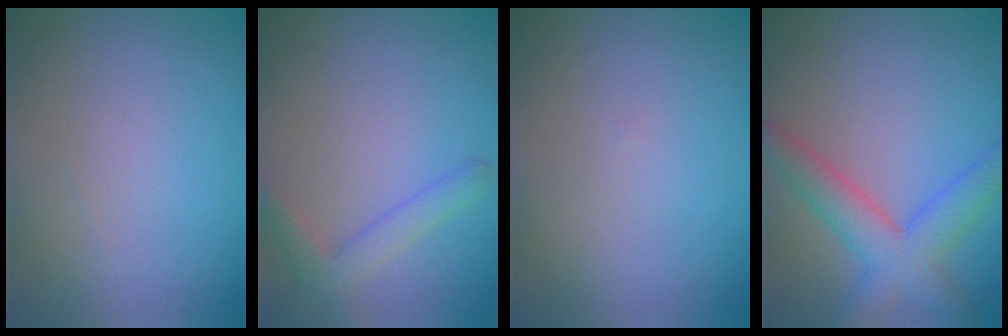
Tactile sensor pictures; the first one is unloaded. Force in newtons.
{"total": 2.6, "press": 2.6, "slide": 0.2}
{"total": 0.0}
{"total": 5.4, "press": 5.4, "slide": 0.2}